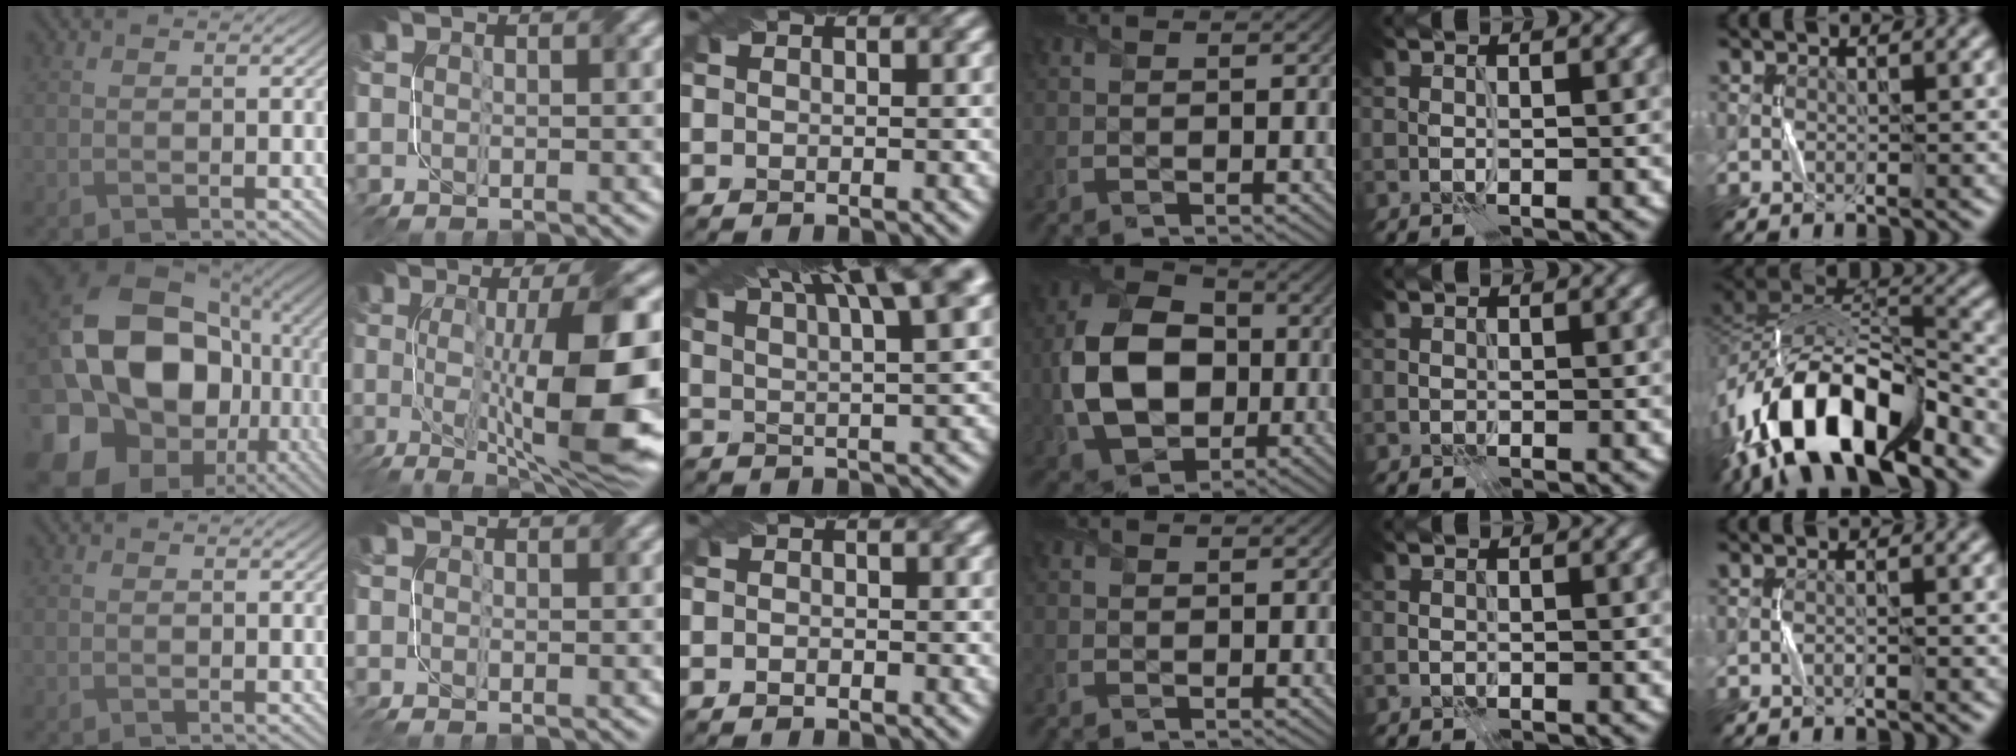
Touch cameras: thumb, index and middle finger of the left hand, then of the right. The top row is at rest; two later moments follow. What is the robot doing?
{"motion": "fold", "object": "netting"}